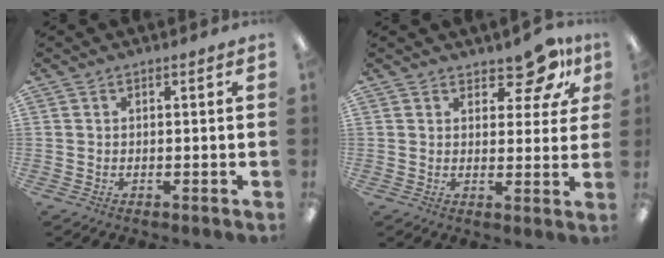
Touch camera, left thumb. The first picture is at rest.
{"total": 9.2, "force": [6.6, 4.4, 4.7], "torque": [-0.045, -0.043, 0.114]}